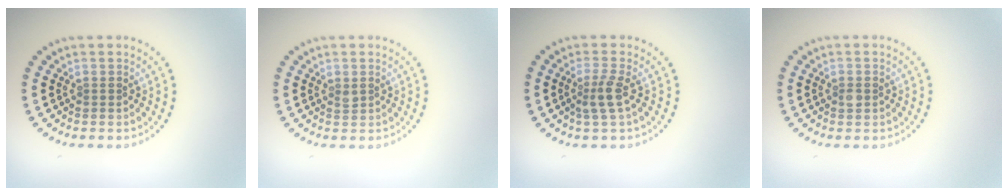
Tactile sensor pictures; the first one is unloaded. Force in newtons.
{"total": 0.6, "press": 0.6, "slide": 0.2}
{"total": 2.1, "press": 1.8, "slide": 1.2}
{"total": 0.9, "press": 0.9, "slide": 0.0}